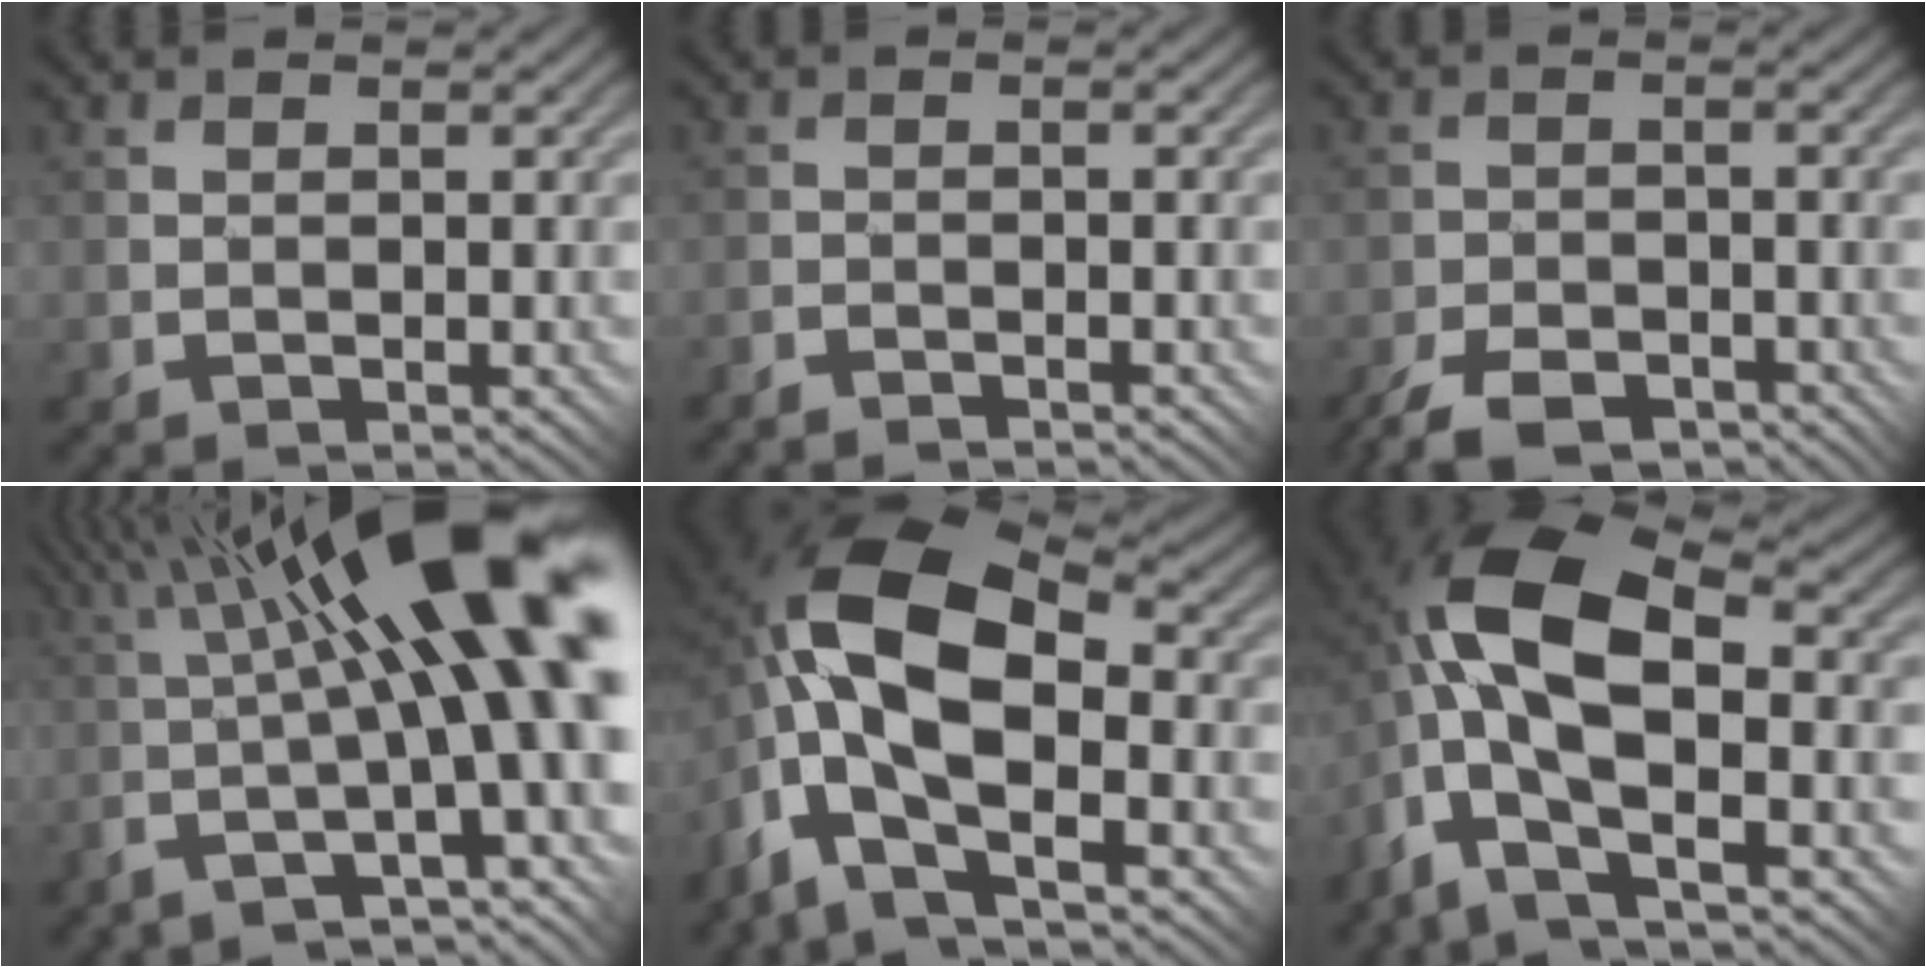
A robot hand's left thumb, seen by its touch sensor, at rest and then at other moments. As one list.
[{"total": 1.7, "force": [-1.7, -0.2, 0.1], "torque": [-0.002, 0.007, -0.038]}, {"total": 6.2, "force": [-4.7, 2.5, 3.2], "torque": [-0.060, -0.007, -0.089]}, {"total": 17.9, "force": [3.2, 3.0, 17.3], "torque": [-0.240, 0.030, 0.055]}, {"total": 16.2, "force": [-3.0, 8.8, 13.3], "torque": [-0.267, 0.001, -0.051]}, {"total": 14.6, "force": [-1.8, 7.3, 12.5], "torque": [-0.262, 0.016, -0.040]}]